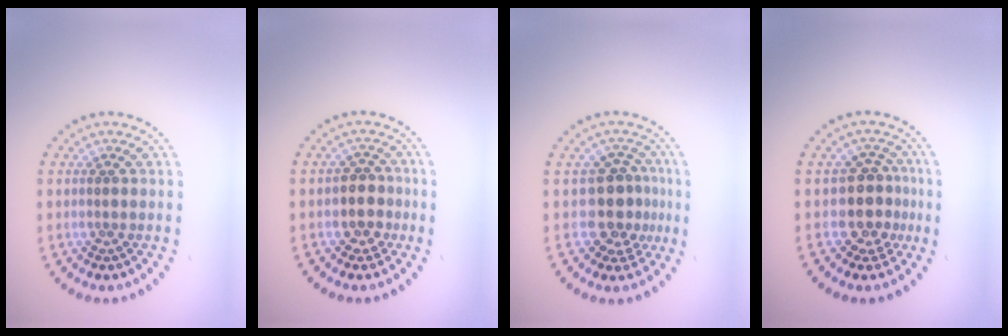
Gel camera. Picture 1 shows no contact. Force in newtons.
{"total": 2.3, "press": 2.2, "slide": 0.9}
{"total": 3.5, "press": 3.0, "slide": 1.7}
{"total": 3.0, "press": 2.3, "slide": 1.8}